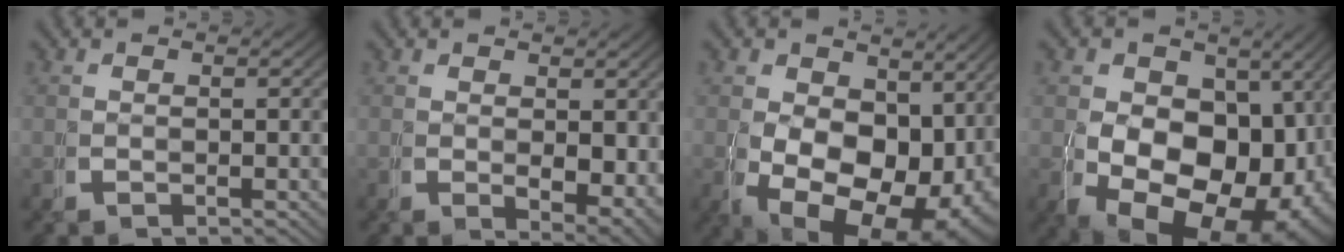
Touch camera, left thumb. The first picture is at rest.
{"total": 3.7, "force": [-0.2, 2.1, 3.1], "torque": [-0.046, -0.027, 0.013]}
{"total": 13.3, "force": [-1.9, 9.2, 9.4], "torque": [-0.168, -0.078, 0.007]}
{"total": 17.9, "force": [-2.8, 13.1, 11.9], "torque": [-0.224, -0.097, -0.004]}